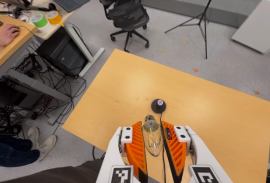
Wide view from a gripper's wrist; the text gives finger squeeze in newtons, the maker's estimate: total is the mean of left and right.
{"total": 9.6, "left": 9.2, "right": 10.0}